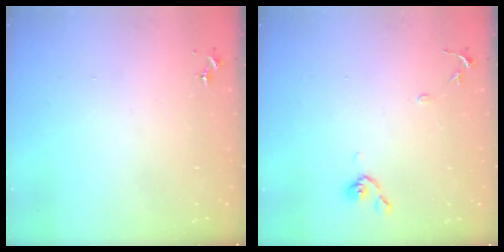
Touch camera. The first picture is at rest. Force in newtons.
{"total": 8.6, "press": 8.6, "slide": 0.7}